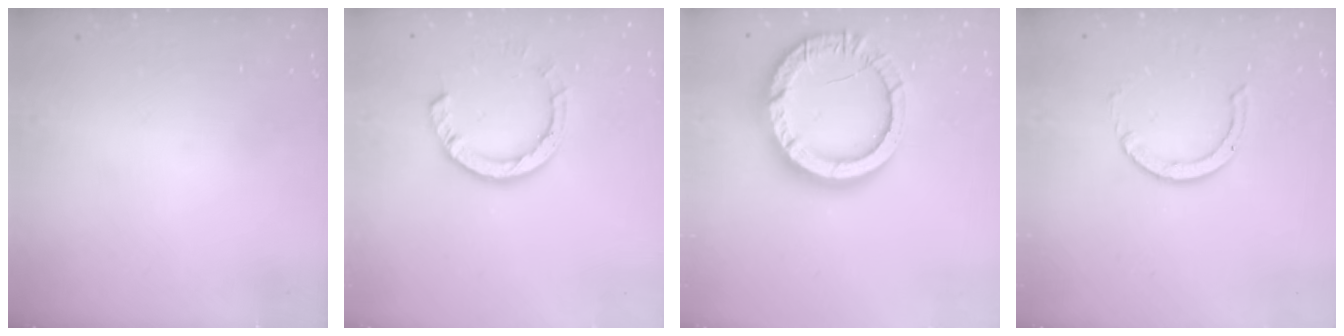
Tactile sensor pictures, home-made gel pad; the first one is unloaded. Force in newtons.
{"total": 9.0, "press": 8.9, "slide": 1.2}
{"total": 17.9, "press": 17.9, "slide": 1.7}
{"total": 3.3, "press": 3.3, "slide": 0.3}